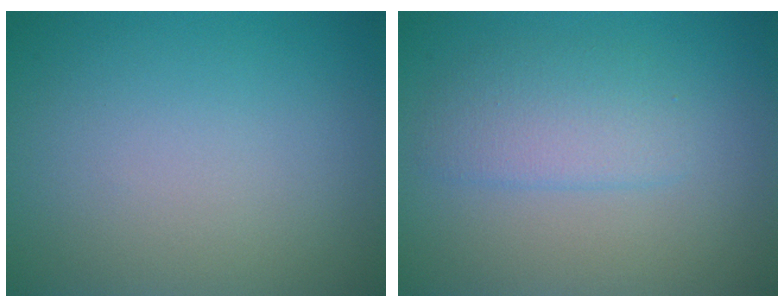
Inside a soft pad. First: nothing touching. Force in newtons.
{"total": 2.9, "press": 2.9, "slide": 0.0}